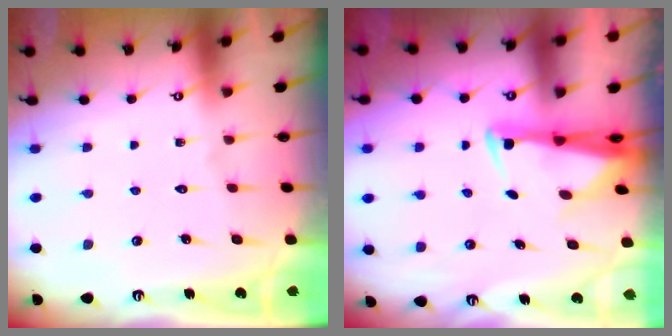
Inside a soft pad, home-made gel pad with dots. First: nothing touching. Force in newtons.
{"total": 3.0, "press": 2.9, "slide": 0.9}